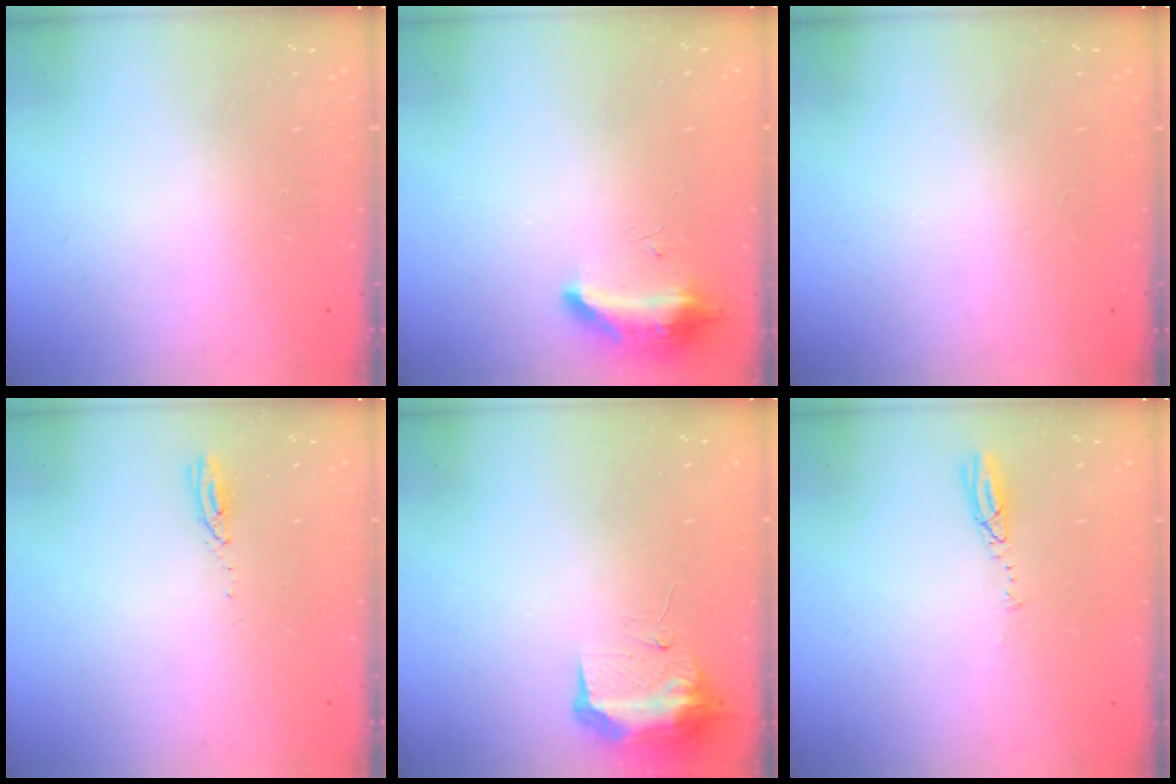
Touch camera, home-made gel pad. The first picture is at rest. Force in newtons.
{"total": 8.7, "press": 8.5, "slide": 1.8}
{"total": 0.0}
{"total": 3.0, "press": 2.9, "slide": 0.4}
{"total": 9.6, "press": 9.6, "slide": 0.3}
{"total": 3.4, "press": 3.4, "slide": 0.4}